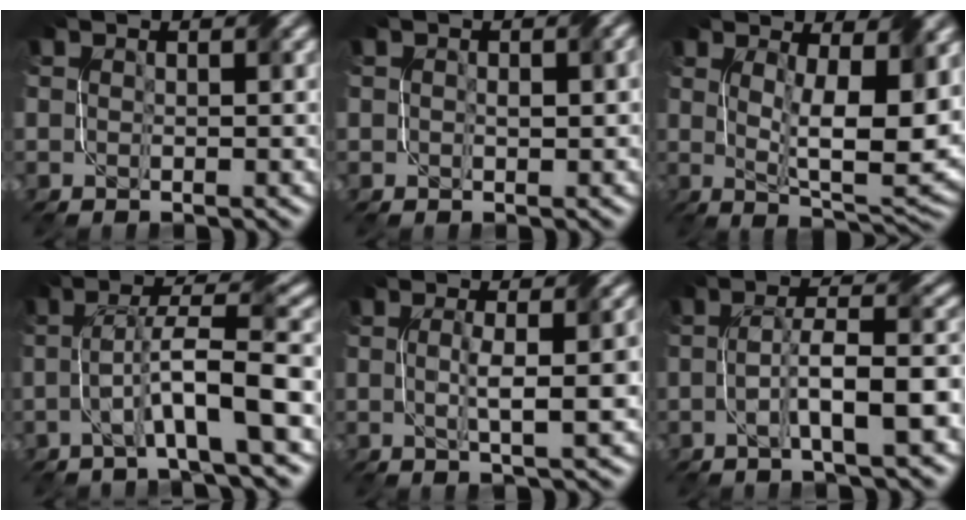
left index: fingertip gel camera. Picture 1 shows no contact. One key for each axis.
{"total": 1.5, "fx": 0.2, "fy": 0.8, "fz": 1.2, "tx": -0.016, "ty": 0.002, "tz": 0.006}
{"total": 9.8, "fx": 1.9, "fy": 3.4, "fz": 9.1, "tx": -0.146, "ty": -0.013, "tz": 0.036}
{"total": 7.3, "fx": -1.7, "fy": 0.8, "fz": 7.0, "tx": -0.122, "ty": 0.021, "tz": -0.038}
{"total": 4.8, "fx": -0.1, "fy": 1.0, "fz": 4.7, "tx": -0.067, "ty": 0.006, "tz": -0.003}
{"total": 6.8, "fx": -2.0, "fy": 1.3, "fz": 6.3, "tx": -0.104, "ty": 0.014, "tz": -0.034}